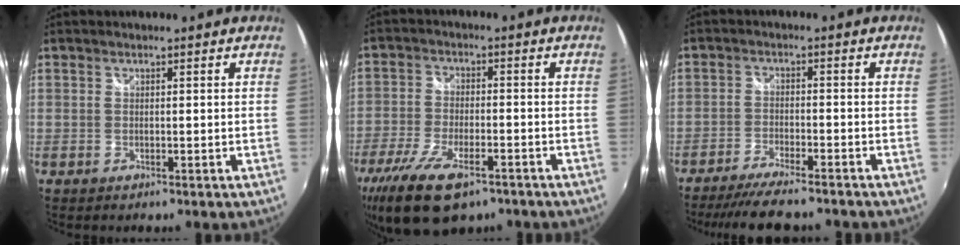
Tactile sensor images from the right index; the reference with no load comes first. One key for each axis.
{"total": 14.5, "fx": -9.4, "fy": 5.8, "fz": 9.3, "tx": -0.211, "ty": -0.042, "tz": -0.168}
{"total": 10.9, "fx": -9.5, "fy": 1.7, "fz": 5.1, "tx": -0.118, "ty": -0.017, "tz": -0.151}